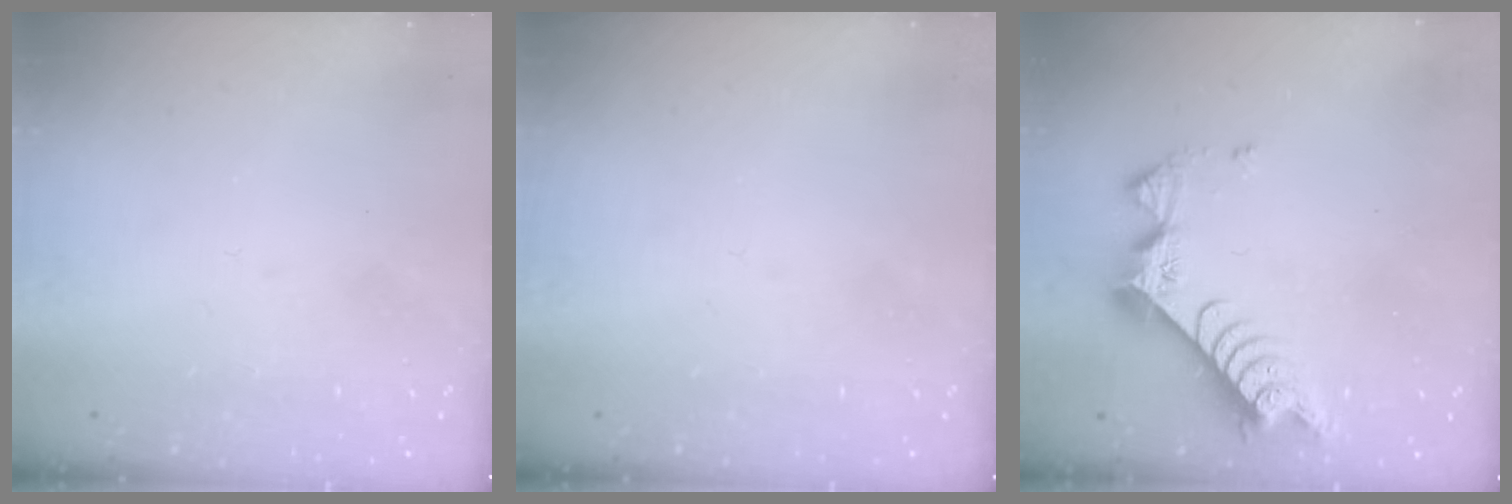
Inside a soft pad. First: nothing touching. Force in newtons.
{"total": 0.0}
{"total": 9.1, "press": 9.1, "slide": 0.7}